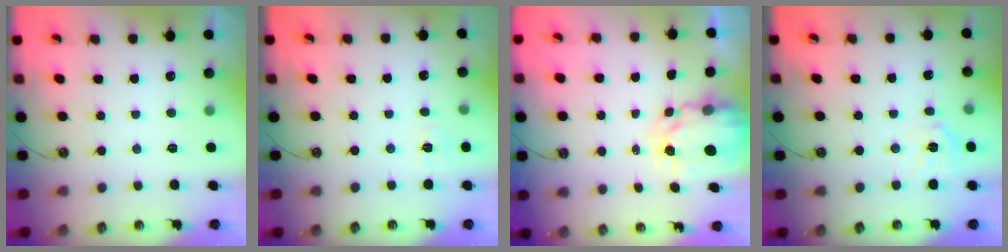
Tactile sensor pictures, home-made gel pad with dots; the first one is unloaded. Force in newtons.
{"total": 4.8, "press": 4.8, "slide": 0.7}
{"total": 5.0, "press": 5.0, "slide": 0.4}
{"total": 7.9, "press": 7.8, "slide": 0.9}